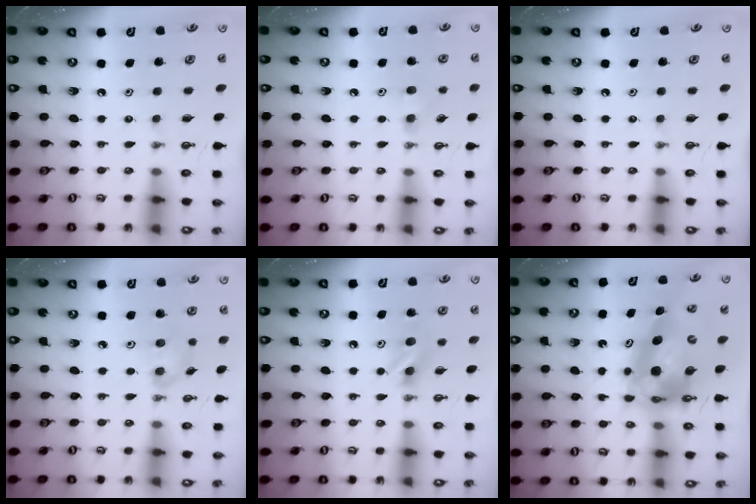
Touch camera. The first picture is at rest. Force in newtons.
{"total": 4.6, "press": 4.6, "slide": 0.6}
{"total": 0.0}
{"total": 7.3, "press": 6.7, "slide": 2.9}
{"total": 8.4, "press": 8.3, "slide": 1.6}
{"total": 13.9, "press": 13.8, "slide": 1.2}